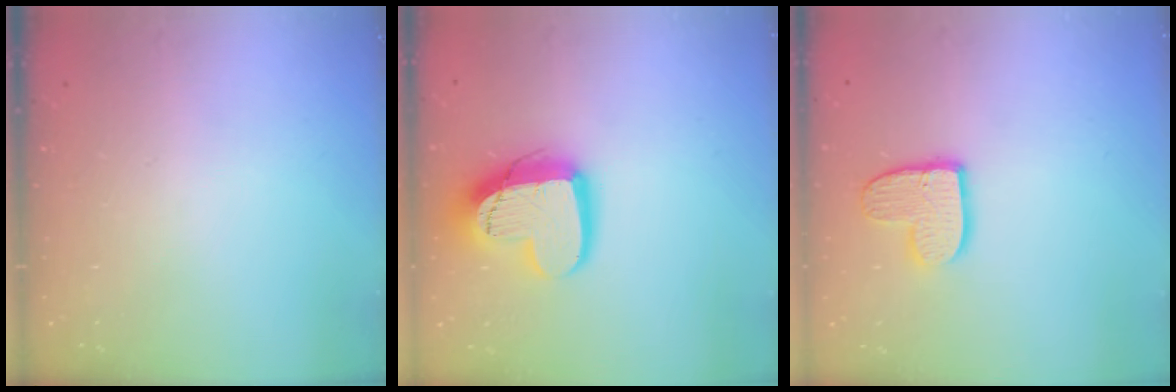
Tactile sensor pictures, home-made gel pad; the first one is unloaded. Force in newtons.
{"total": 16.2, "press": 16.1, "slide": 1.3}
{"total": 10.7, "press": 10.7, "slide": 0.8}